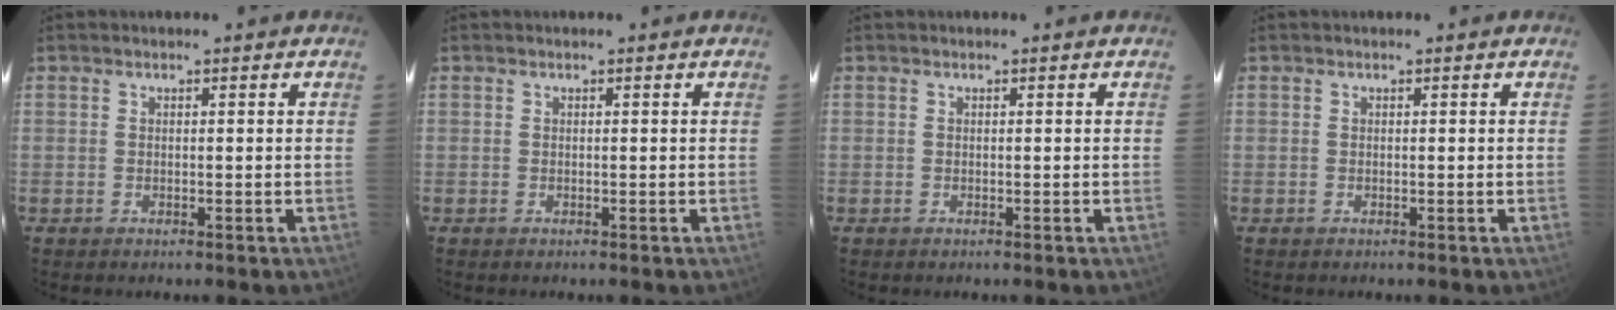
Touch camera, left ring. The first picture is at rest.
{"total": 0.0}
{"total": 0.0}
{"total": 0.0}